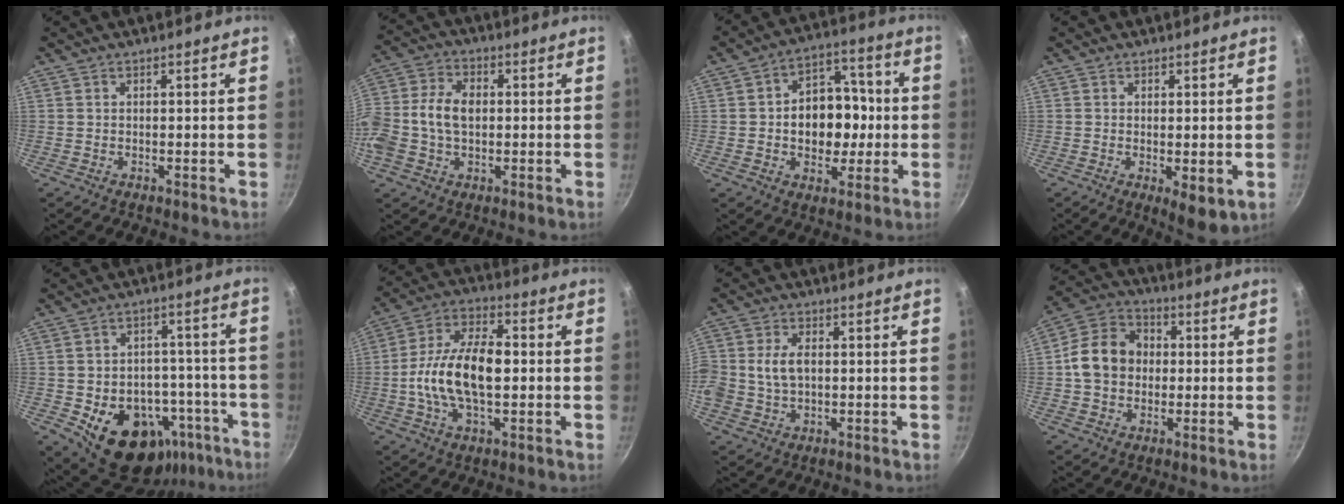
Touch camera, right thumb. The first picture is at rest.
{"total": 11.9, "force": [-0.2, 8.2, 8.6], "torque": [-0.166, 0.027, -0.019]}
{"total": 13.6, "force": [-0.7, 10.3, 9.0], "torque": [-0.084, 0.022, -0.017]}
{"total": 5.3, "force": [-0.8, 1.9, 4.9], "torque": [-0.071, -0.019, -0.006]}
{"total": 21.0, "force": [-9.9, 14.2, 12.0], "torque": [-0.132, 0.043, -0.117]}
{"total": 15.4, "force": [-0.9, 8.0, 13.1], "torque": [-0.228, 0.032, -0.031]}
{"total": 7.1, "force": [0.2, 5.1, 5.0], "torque": [-0.090, 0.014, 0.001]}
{"total": 11.9, "force": [0.1, 9.7, 6.8], "torque": [-0.091, 0.024, -0.017]}